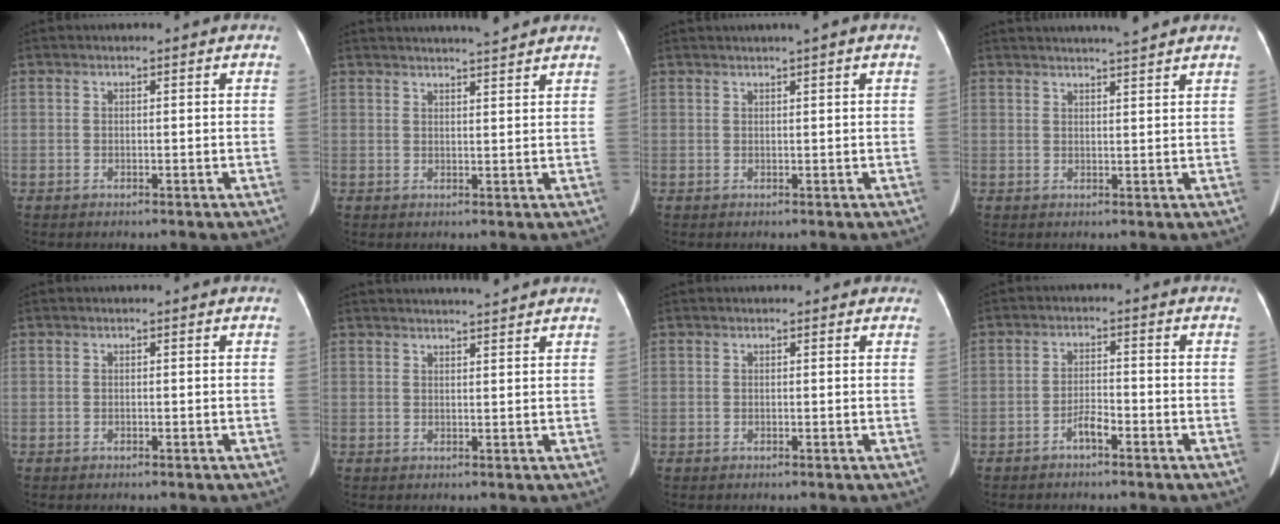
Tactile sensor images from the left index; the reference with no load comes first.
{"total": 6.4, "force": [5.9, -0.5, 2.3], "torque": [-0.037, 0.009, 0.077]}
{"total": 2.9, "force": [2.3, -0.6, 1.7], "torque": [-0.021, 0.020, 0.037]}
{"total": 6.2, "force": [5.6, -0.7, 2.6], "torque": [-0.039, 0.008, 0.073]}
{"total": 0.0}
{"total": 5.3, "force": [5.0, -0.6, 1.6], "torque": [-0.022, 0.013, 0.065]}
{"total": 2.4, "force": [2.0, 0.9, 0.8], "torque": [-0.008, 0.010, 0.011]}
{"total": 2.6, "force": [-1.9, 0.4, 1.7], "torque": [-0.032, 0.003, -0.035]}